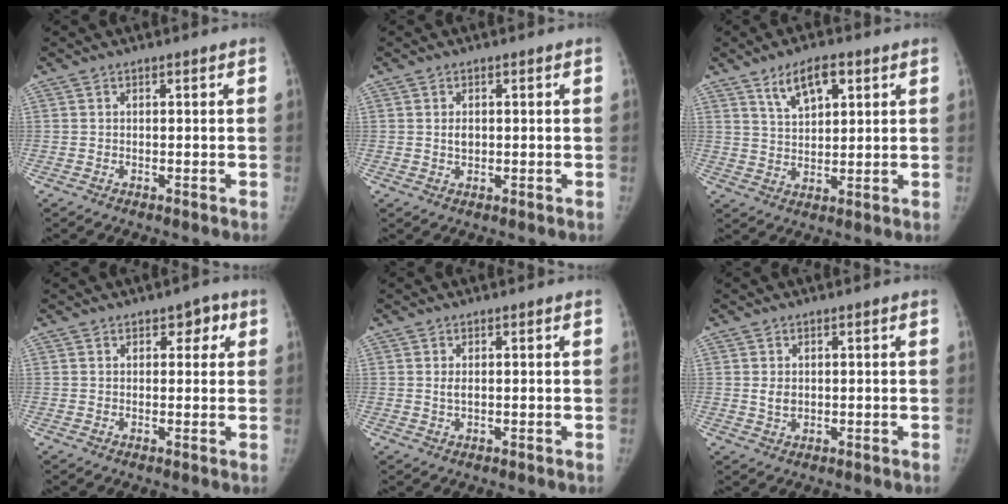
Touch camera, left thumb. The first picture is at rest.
{"total": 1.8, "force": [0.2, 1.3, 1.3], "torque": [-0.018, -0.001, 0.004]}
{"total": 7.7, "force": [4.2, 3.6, 5.4], "torque": [-0.076, -0.017, 0.075]}
{"total": 3.3, "force": [1.6, 2.2, 1.9], "torque": [0.005, -0.002, 0.015]}
{"total": 1.3, "force": [0.2, 0.6, 1.1], "torque": [-0.020, -0.001, 0.006]}
{"total": 2.2, "force": [0.3, 1.7, 1.4], "torque": [-0.018, -0.004, 0.010]}